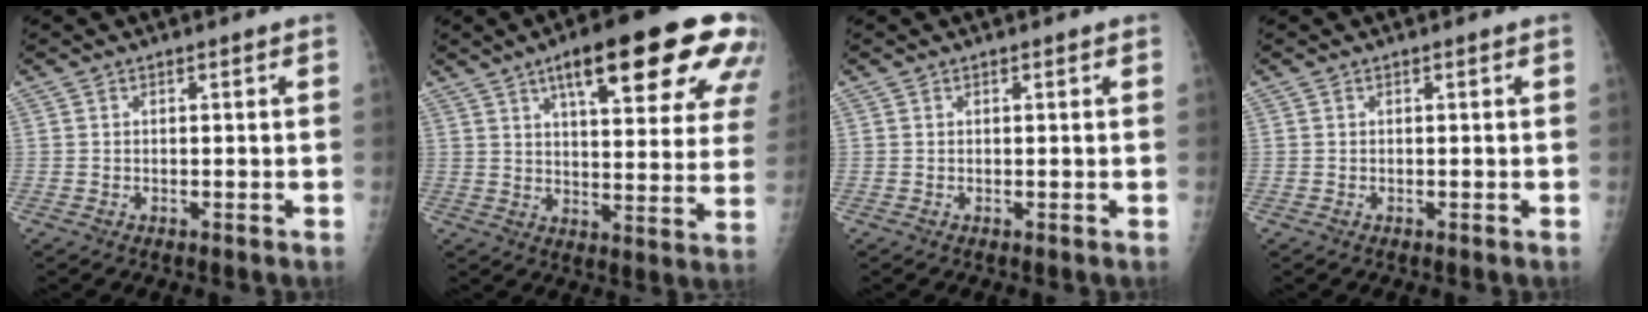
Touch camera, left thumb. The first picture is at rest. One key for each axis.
{"total": 23.7, "fx": 12.6, "fy": 6.6, "fz": 19.0, "tx": -0.231, "ty": -0.023, "tz": 0.172}
{"total": 0.0}
{"total": 0.0}